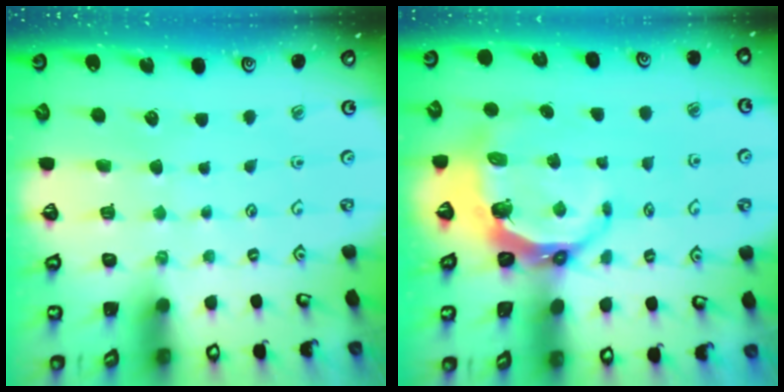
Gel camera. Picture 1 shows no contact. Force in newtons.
{"total": 8.0, "press": 6.4, "slide": 4.7}